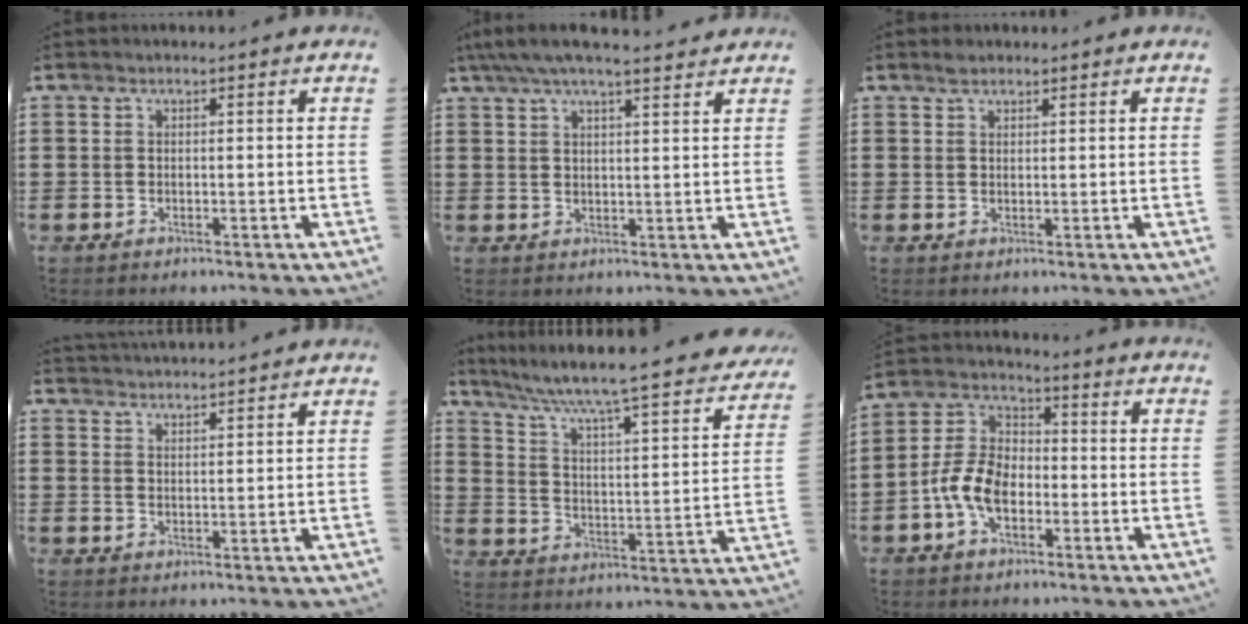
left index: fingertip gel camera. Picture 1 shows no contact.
{"total": 5.0, "force": [4.1, 0.7, 2.9], "torque": [-0.066, -0.003, 0.072]}
{"total": 1.6, "force": [1.4, 0.7, 0.4], "torque": [-0.010, 0.002, 0.027]}
{"total": 2.8, "force": [2.8, -0.4, -0.3], "torque": [-0.003, -0.013, 0.053]}
{"total": 5.4, "force": [4.5, -0.4, 3.1], "torque": [-0.082, -0.047, 0.062]}
{"total": 7.3, "force": [-2.9, 4.3, 5.1], "torque": [-0.131, 0.005, -0.065]}